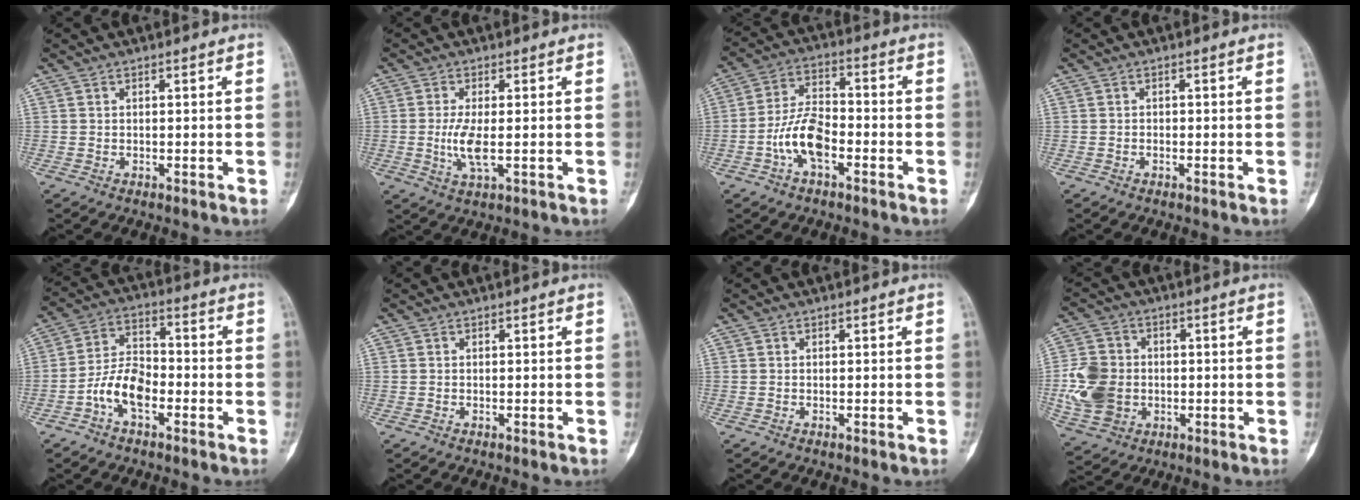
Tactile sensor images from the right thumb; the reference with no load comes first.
{"total": 5.1, "force": [-0.5, 1.6, 4.9], "torque": [-0.112, -0.011, -0.008]}
{"total": 9.2, "force": [-3.4, 4.6, 7.3], "torque": [-0.137, 0.032, -0.070]}
{"total": 0.5, "force": [-0.3, 0.4, 0.2], "torque": [-0.003, 0.002, -0.007]}
{"total": 8.7, "force": [-3.6, 4.7, 6.4], "torque": [-0.115, 0.034, -0.075]}
{"total": 0.0}
{"total": 0.0}
{"total": 11.3, "force": [-1.3, 9.3, 6.3], "torque": [-0.115, 0.008, -0.021]}